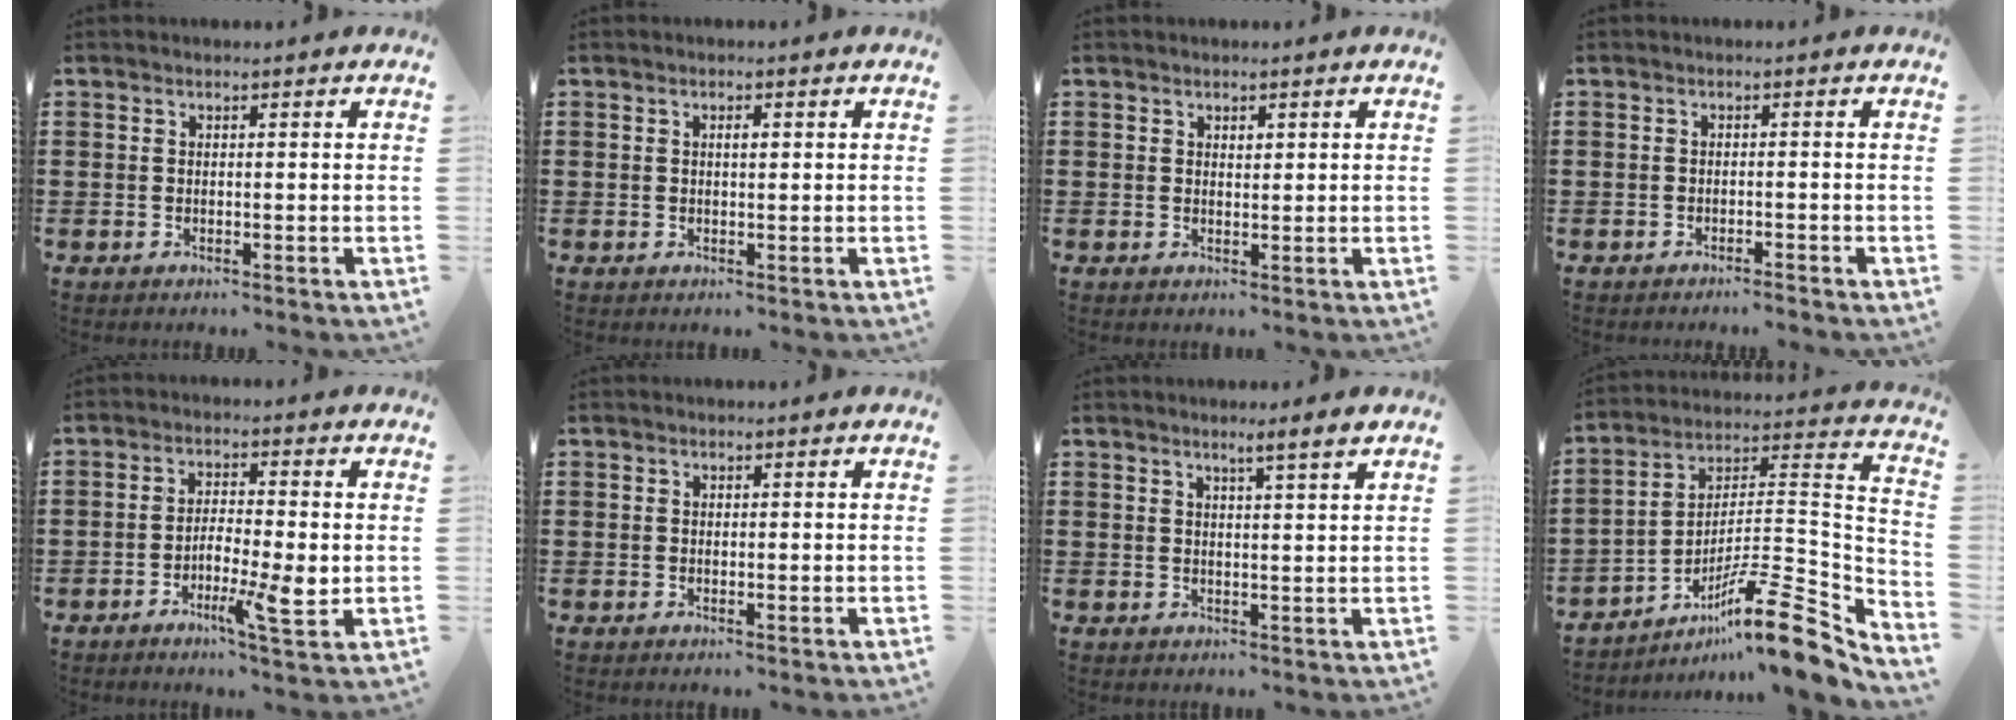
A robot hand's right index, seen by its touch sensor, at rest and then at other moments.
{"total": 1.2, "force": [0.3, 0.4, 1.1], "torque": [-0.022, 0.004, 0.003]}
{"total": 0.9, "force": [0.6, 0.5, 0.4], "torque": [-0.009, 0.003, 0.011]}
{"total": 0.8, "force": [-0.8, -0.2, 0.2], "torque": [-0.005, 0.002, -0.016]}
{"total": 7.0, "force": [-2.1, 1.5, 6.5], "torque": [-0.119, -0.008, -0.036]}
{"total": 0.0}
{"total": 2.5, "force": [1.8, -0.4, 1.7], "torque": [-0.034, -0.002, 0.029]}
{"total": 13.8, "force": [-9.1, 2.4, 10.1], "torque": [-0.146, 0.018, -0.164]}